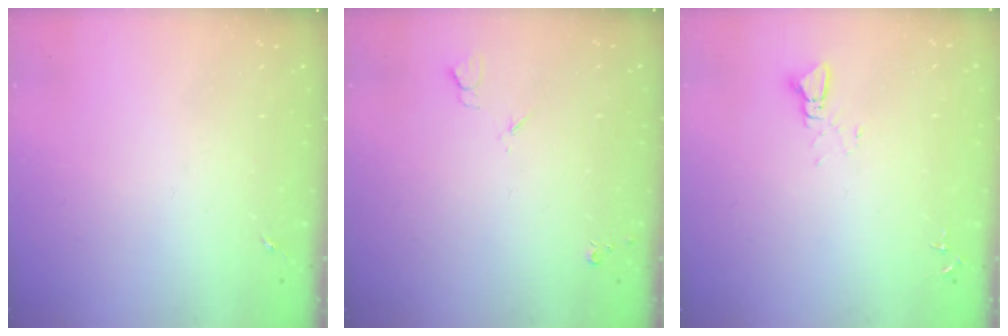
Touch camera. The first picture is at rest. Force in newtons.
{"total": 3.6, "press": 3.5, "slide": 0.8}
{"total": 2.4, "press": 2.4, "slide": 0.1}